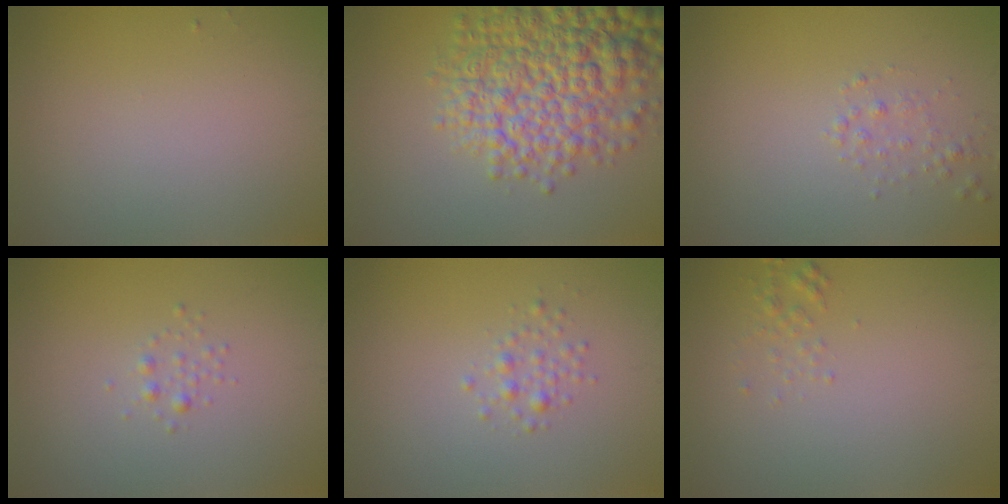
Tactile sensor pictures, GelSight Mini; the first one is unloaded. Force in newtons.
{"total": 9.7, "press": 9.7, "slide": 0.3}
{"total": 1.2, "press": 1.2, "slide": 0.1}
{"total": 0.8, "press": 0.8, "slide": 0.0}
{"total": 1.3, "press": 1.3, "slide": 0.0}
{"total": 1.0, "press": 1.0, "slide": 0.0}